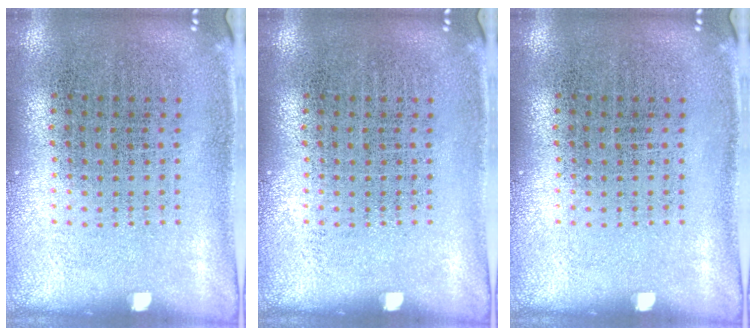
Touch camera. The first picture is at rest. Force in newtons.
{"total": 0.0}
{"total": 0.0}